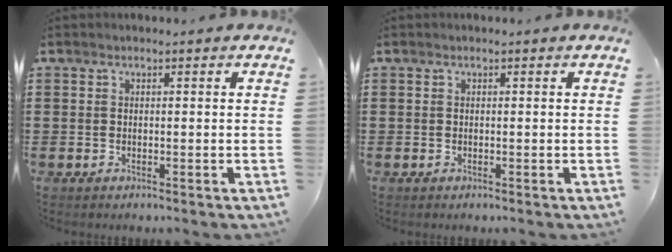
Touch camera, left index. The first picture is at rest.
{"total": 0.0}